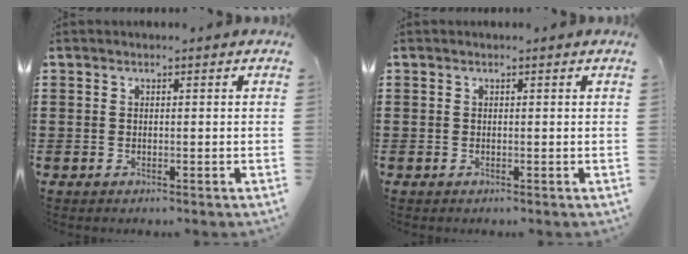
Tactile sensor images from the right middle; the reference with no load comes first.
{"total": 0.0}